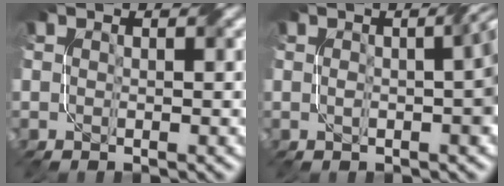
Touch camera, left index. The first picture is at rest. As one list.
[{"total": 4.2, "force": [-0.1, 1.2, 4.0], "torque": [-0.049, 0.009, -0.001]}]